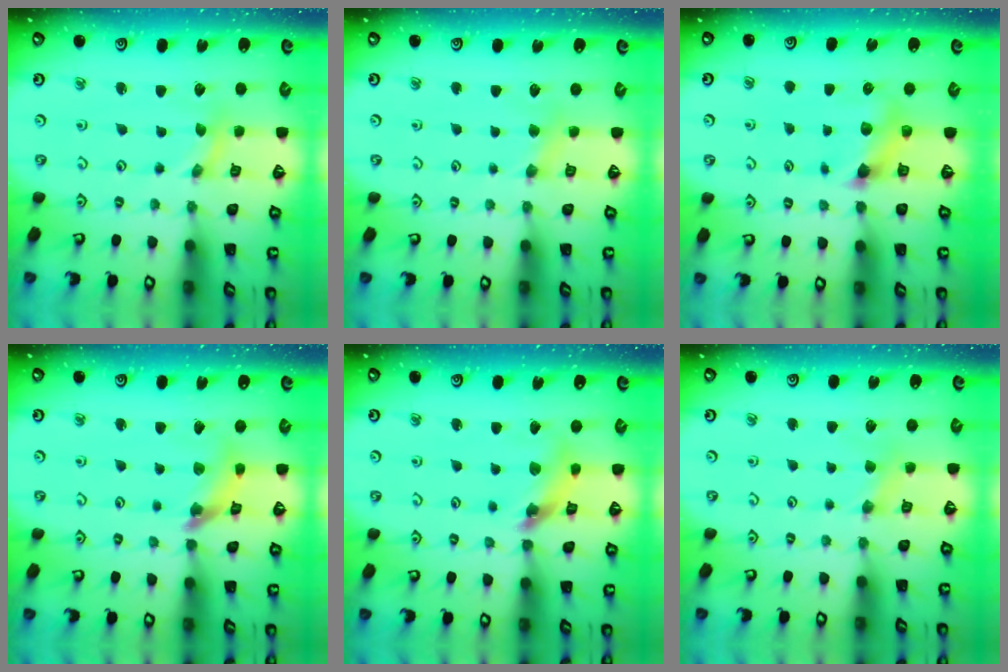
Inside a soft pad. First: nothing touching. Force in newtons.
{"total": 3.6, "press": 3.5, "slide": 0.6}
{"total": 7.2, "press": 7.2, "slide": 0.7}
{"total": 8.7, "press": 8.6, "slide": 1.0}
{"total": 10.7, "press": 10.6, "slide": 1.3}
{"total": 2.2, "press": 2.2, "slide": 0.5}